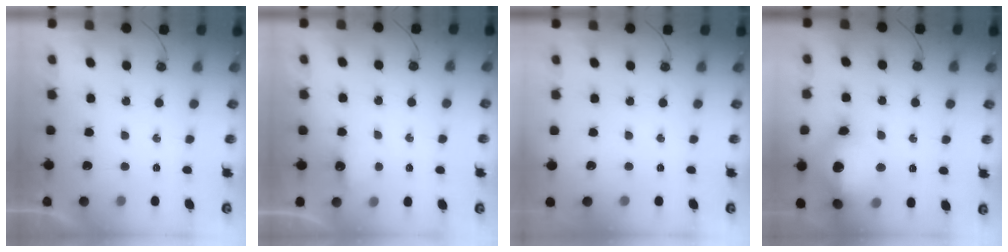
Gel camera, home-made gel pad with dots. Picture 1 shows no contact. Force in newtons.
{"total": 3.3, "press": 3.3, "slide": 0.4}
{"total": 0.0}
{"total": 17.5, "press": 17.4, "slide": 1.7}